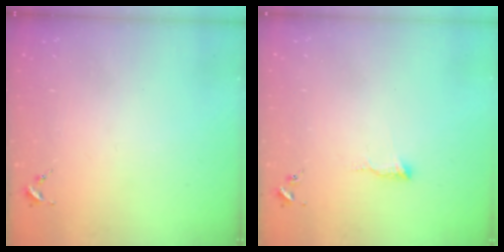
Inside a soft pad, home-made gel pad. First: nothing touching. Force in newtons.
{"total": 7.5, "press": 7.5, "slide": 0.7}